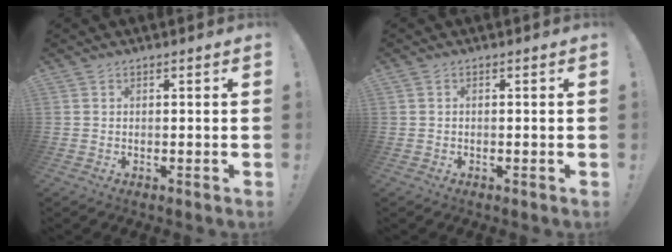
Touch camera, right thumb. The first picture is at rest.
{"total": 0.0}